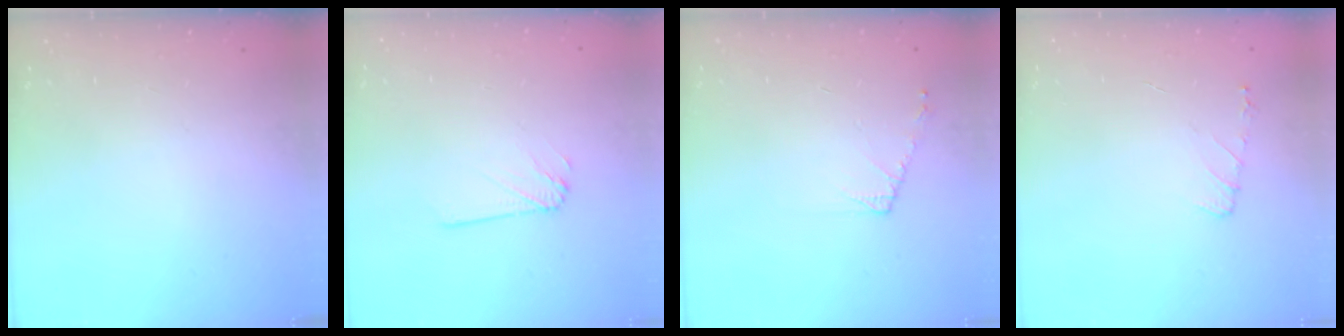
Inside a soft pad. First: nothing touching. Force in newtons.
{"total": 1.8, "press": 1.8, "slide": 0.0}
{"total": 4.7, "press": 4.6, "slide": 0.8}
{"total": 5.4, "press": 5.3, "slide": 0.6}